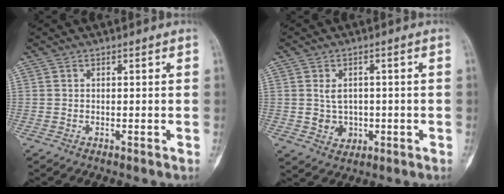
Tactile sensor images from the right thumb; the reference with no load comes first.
{"total": 5.0, "force": [0.0, 4.0, 2.9], "torque": [-0.026, -0.002, 0.010]}